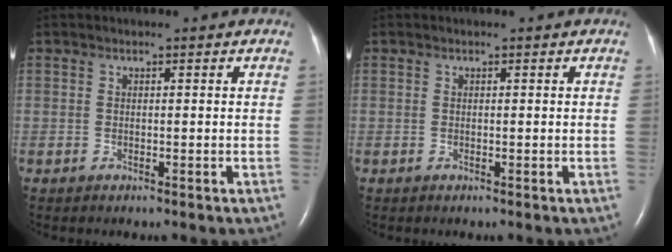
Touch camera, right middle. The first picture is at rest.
{"total": 0.0}